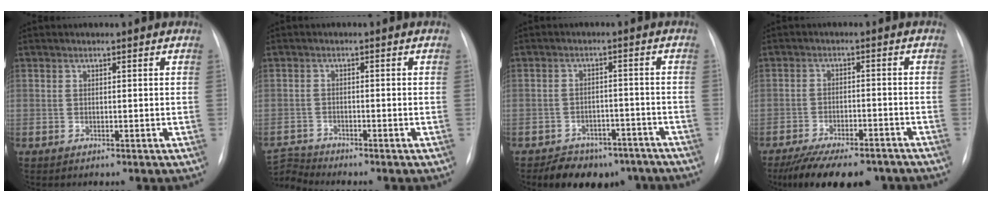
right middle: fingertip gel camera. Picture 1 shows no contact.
{"total": 3.9, "force": [-3.8, -0.7, -0.8], "torque": [0.012, -0.007, -0.072]}
{"total": 10.2, "force": [-8.0, 5.5, 3.0], "torque": [-0.031, 0.016, -0.104]}
{"total": 15.1, "force": [-12.1, 5.1, 7.4], "torque": [-0.133, -0.010, -0.173]}